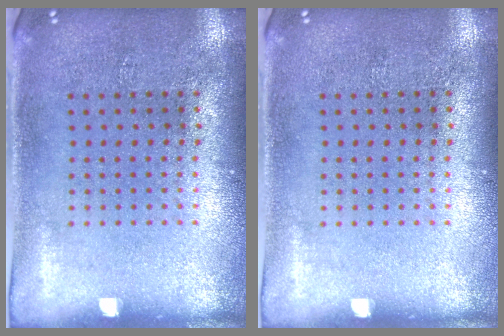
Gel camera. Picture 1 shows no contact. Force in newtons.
{"total": 0.0}